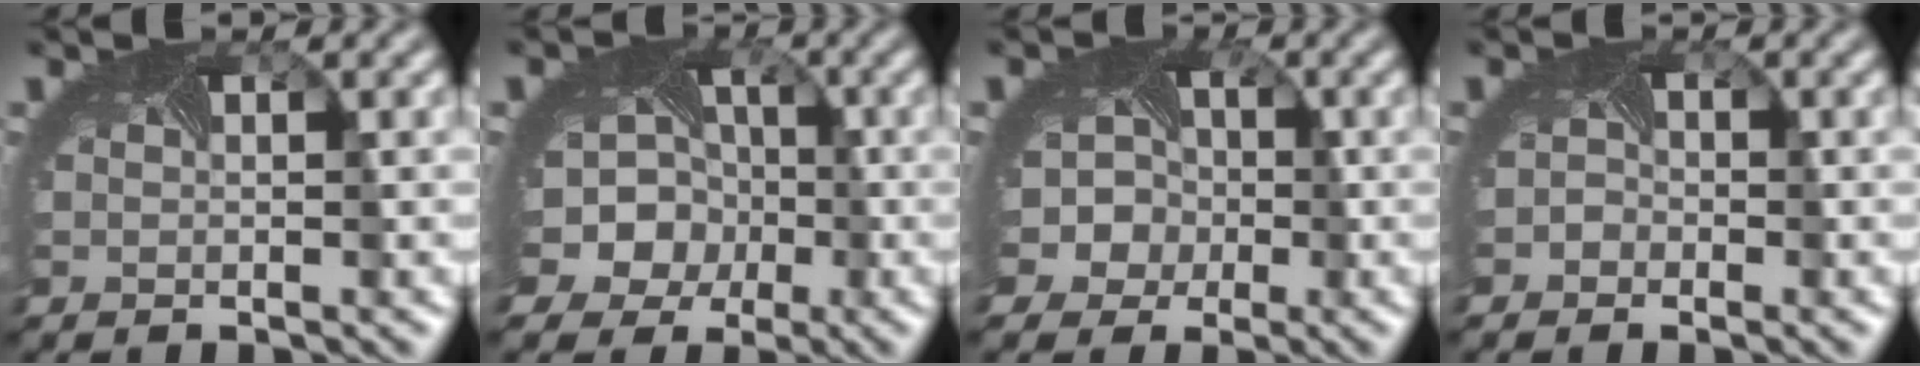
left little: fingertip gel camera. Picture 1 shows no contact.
{"total": 13.4, "force": [-3.3, 11.8, 5.6], "torque": [-0.129, -0.012, -0.077]}
{"total": 11.3, "force": [-1.4, 9.9, 5.2], "torque": [-0.104, 0.004, -0.066]}
{"total": 1.6, "force": [-1.0, 1.2, 0.2], "torque": [0.013, -0.002, -0.016]}